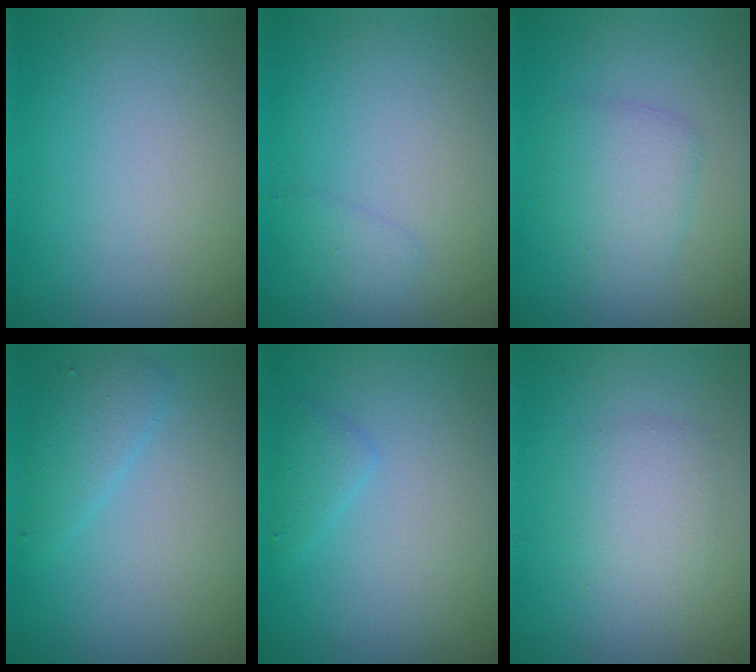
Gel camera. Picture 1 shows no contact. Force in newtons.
{"total": 1.0, "press": 0.9, "slide": 0.1}
{"total": 2.7, "press": 2.7, "slide": 0.1}
{"total": 2.0, "press": 2.0, "slide": 0.1}
{"total": 1.4, "press": 1.4, "slide": 0.0}
{"total": 2.3, "press": 2.3, "slide": 0.1}